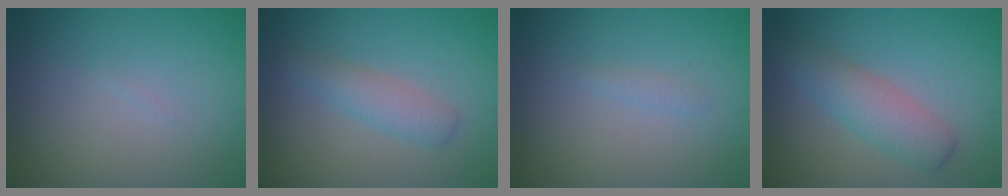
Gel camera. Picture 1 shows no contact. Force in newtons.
{"total": 2.4, "press": 2.4, "slide": 0.0}
{"total": 0.6, "press": 0.6, "slide": 0.1}
{"total": 3.6, "press": 3.6, "slide": 0.1}